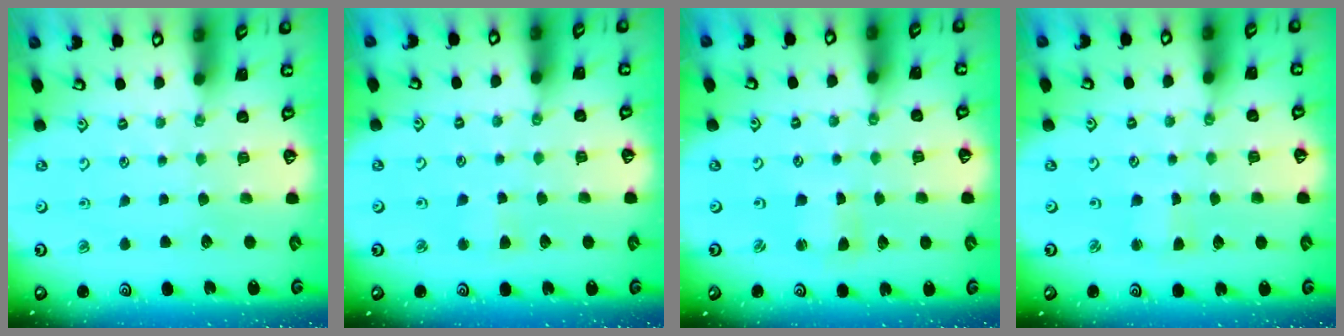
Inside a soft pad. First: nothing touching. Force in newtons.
{"total": 2.4, "press": 2.4, "slide": 0.5}
{"total": 1.7, "press": 1.6, "slide": 0.4}
{"total": 1.9, "press": 1.9, "slide": 0.3}